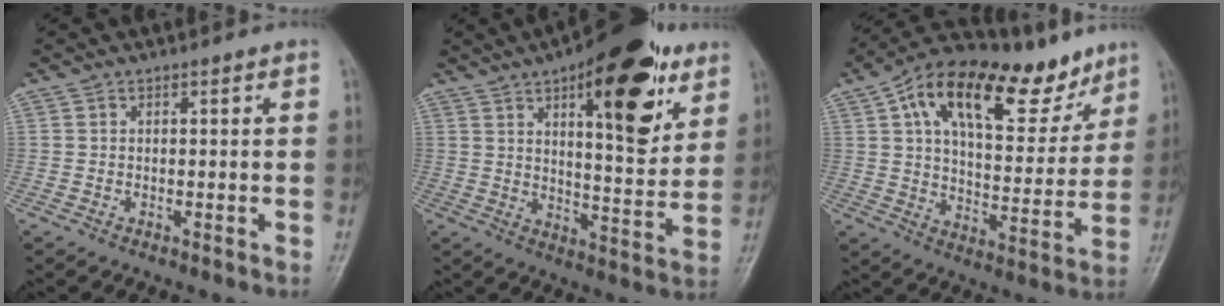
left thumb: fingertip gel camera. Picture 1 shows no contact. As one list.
[{"total": 21.5, "force": [10.4, 8.3, 16.9], "torque": [-0.199, -0.037, 0.150]}, {"total": 23.8, "force": [13.8, 10.5, 16.3], "torque": [-0.210, -0.018, 0.223]}]